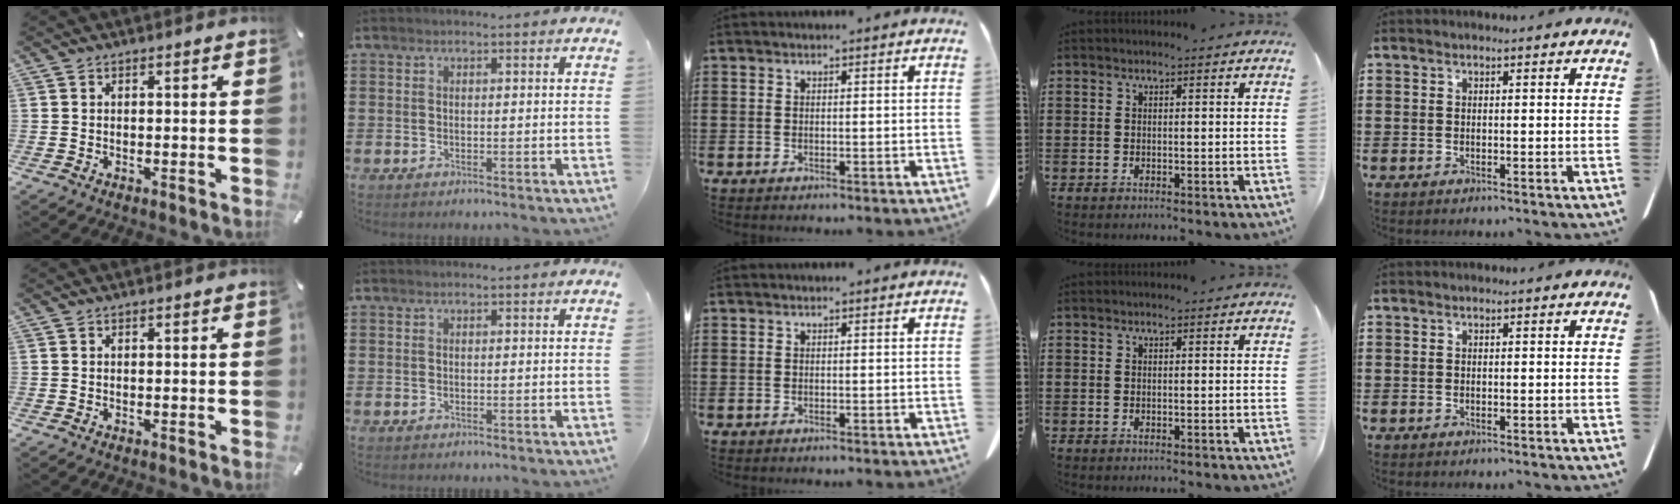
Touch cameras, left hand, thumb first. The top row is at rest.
{}